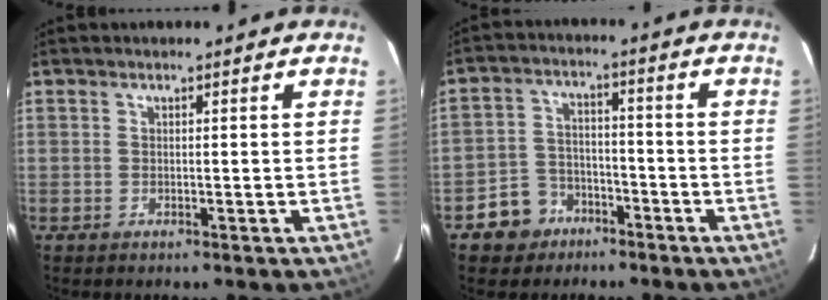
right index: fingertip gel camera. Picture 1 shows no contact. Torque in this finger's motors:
{"motor_torque": [-0.02, -0.14, -0.22, -0.11]}